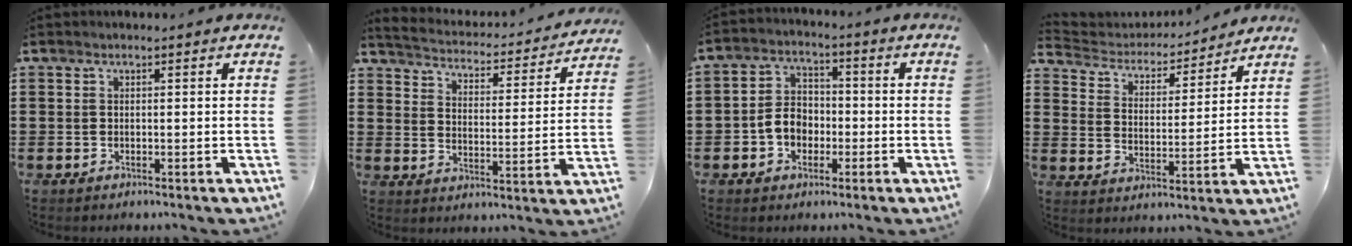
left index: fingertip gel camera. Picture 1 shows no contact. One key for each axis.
{"total": 2.9, "fx": 2.9, "fy": 0.0, "fz": 0.1, "tx": -0.025, "ty": -0.029, "tz": 0.040}
{"total": 5.3, "fx": -1.8, "fy": 4.1, "fz": 2.8, "tx": -0.065, "ty": 0.011, "tz": -0.038}
{"total": 3.6, "fx": 3.4, "fy": 1.0, "fz": 0.3, "tx": -0.030, "ty": -0.028, "tz": 0.051}